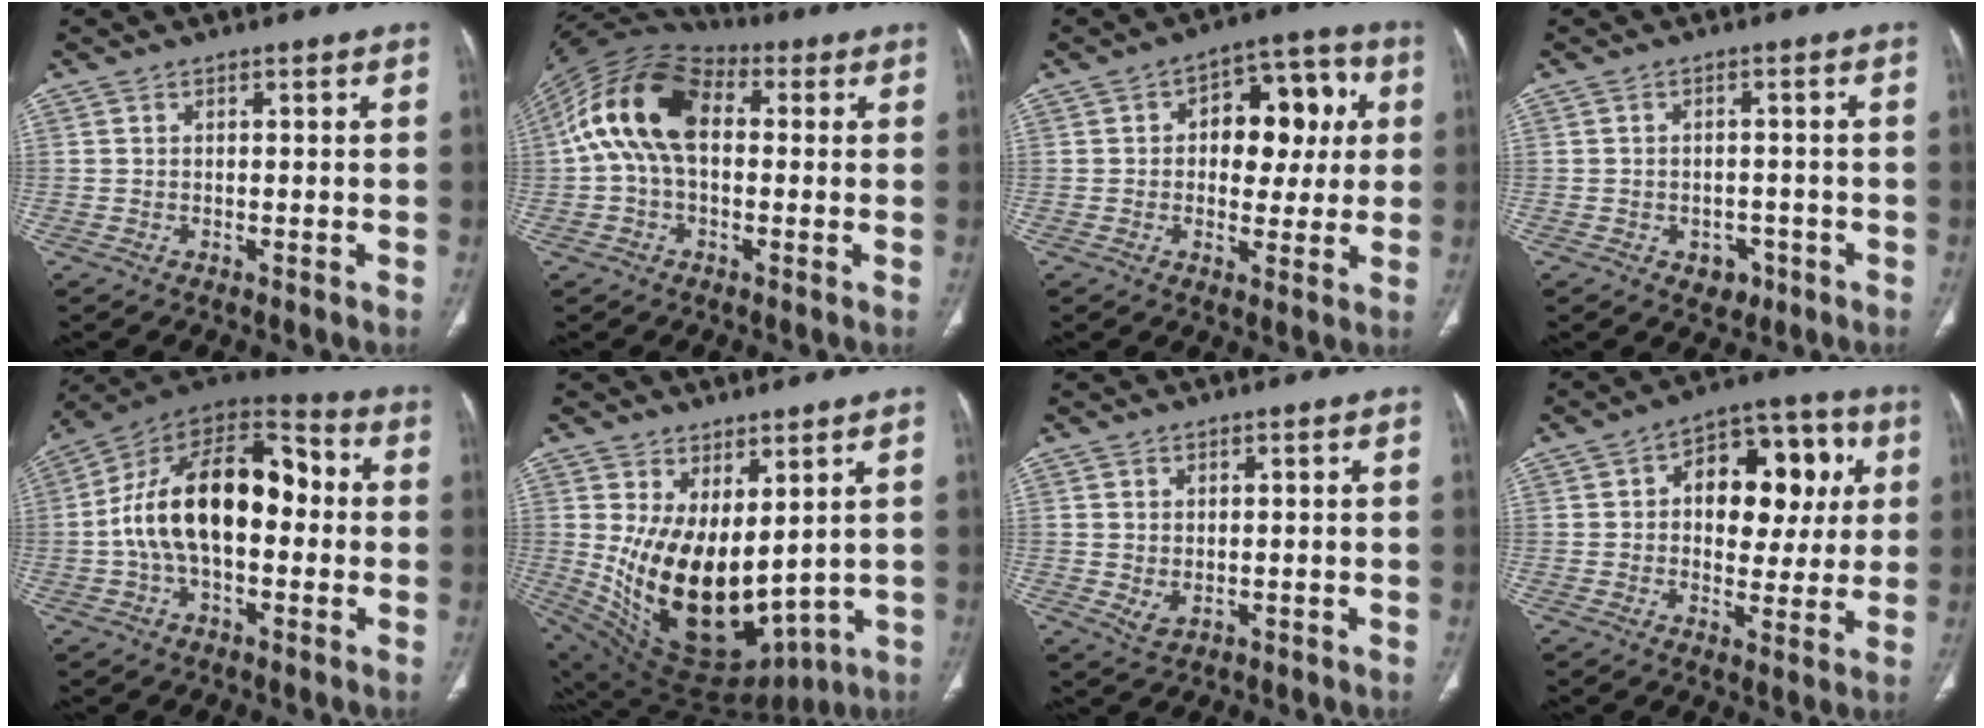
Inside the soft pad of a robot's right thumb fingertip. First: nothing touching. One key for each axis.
{"total": 15.7, "fx": 2.0, "fy": 9.6, "fz": 12.2, "tx": -0.226, "ty": 0.043, "tz": 0.026}
{"total": 13.4, "fx": 2.1, "fy": 8.4, "fz": 10.2, "tx": -0.079, "ty": 0.024, "tz": 0.026}
{"total": 3.9, "fx": -1.8, "fy": 3.0, "fz": 1.7, "tx": -0.003, "ty": 0.013, "tz": -0.017}
{"total": 21.4, "fx": -0.1, "fy": 12.1, "fz": 17.6, "tx": -0.290, "ty": 0.047, "tz": -0.007}
{"total": 19.0, "fx": 2.3, "fy": 10.6, "fz": 15.7, "tx": -0.255, "ty": -0.049, "tz": 0.085}
{"total": 2.4, "fx": 0.0, "fy": 1.6, "fz": 1.9, "tx": -0.036, "ty": -0.005, "tz": 0.012}
{"total": 16.8, "fx": 3.4, "fy": 10.5, "fz": 12.6, "tx": -0.112, "ty": 0.021, "tz": 0.048}